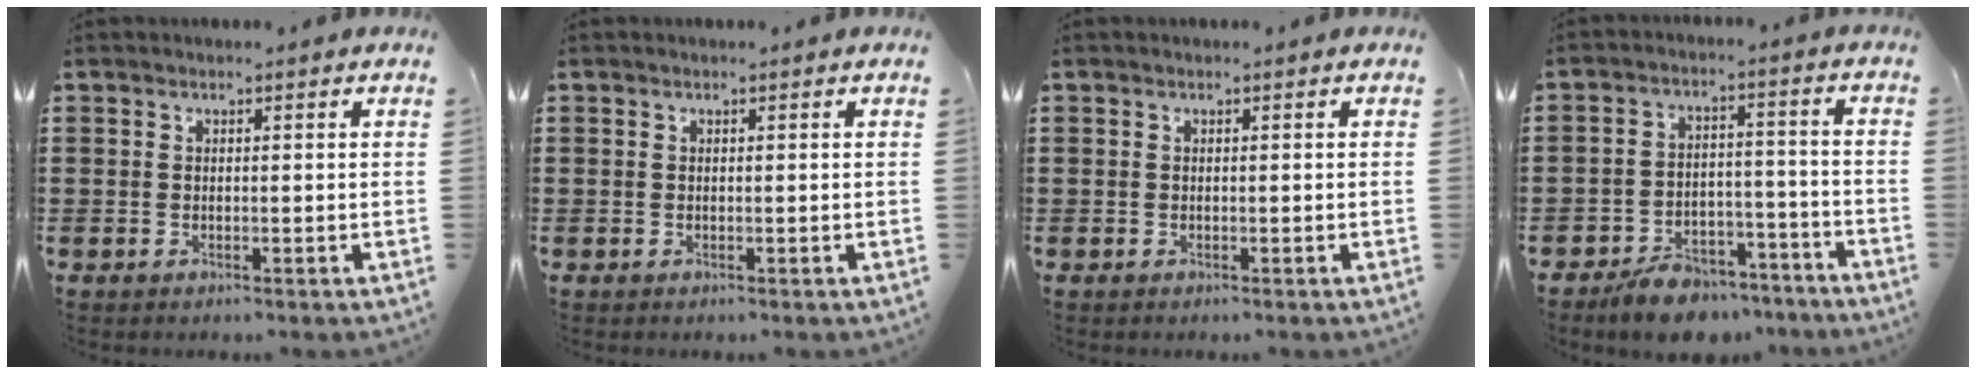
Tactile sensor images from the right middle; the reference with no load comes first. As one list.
[{"total": 0.0}, {"total": 0.0}, {"total": 7.2, "force": [-6.7, 2.1, 1.6], "torque": [-0.015, 0.027, -0.125]}]